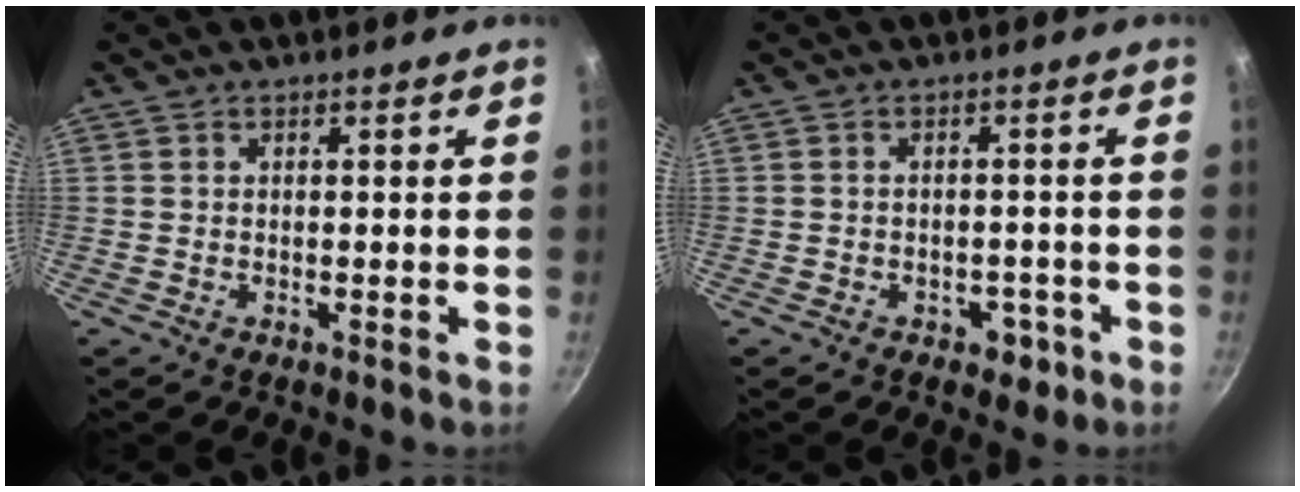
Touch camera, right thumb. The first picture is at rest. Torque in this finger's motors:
{"motor_torque": [-0.37, 0.19, -0.21, 0.16, -0.01]}